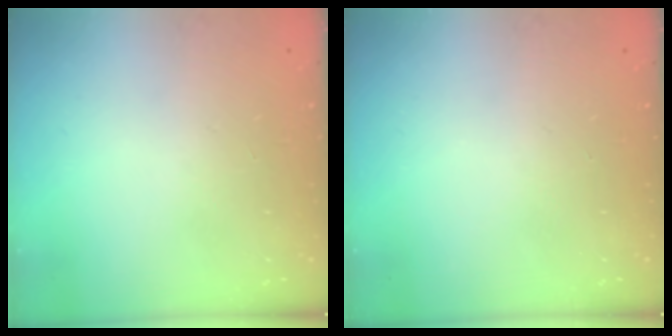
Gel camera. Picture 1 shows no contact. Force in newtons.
{"total": 0.0}